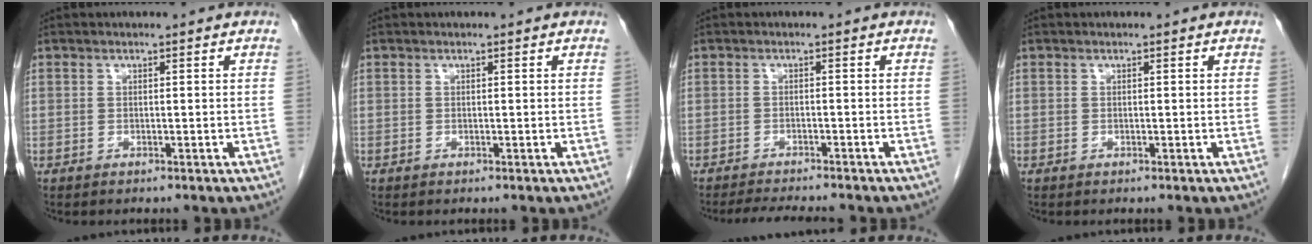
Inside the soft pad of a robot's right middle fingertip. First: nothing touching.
{"total": 0.0}
{"total": 6.3, "force": [-5.8, 0.5, 2.4], "torque": [-0.037, -0.014, -0.086]}
{"total": 0.0}